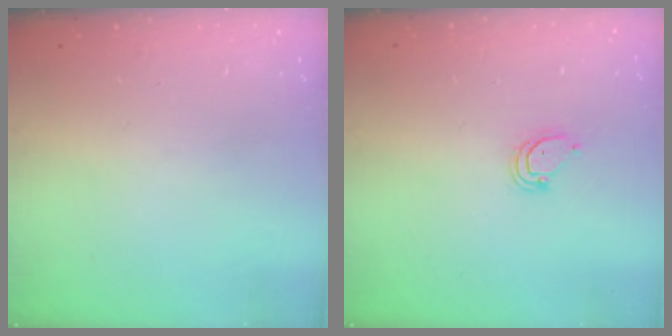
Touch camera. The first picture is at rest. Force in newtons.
{"total": 3.4, "press": 3.4, "slide": 0.4}